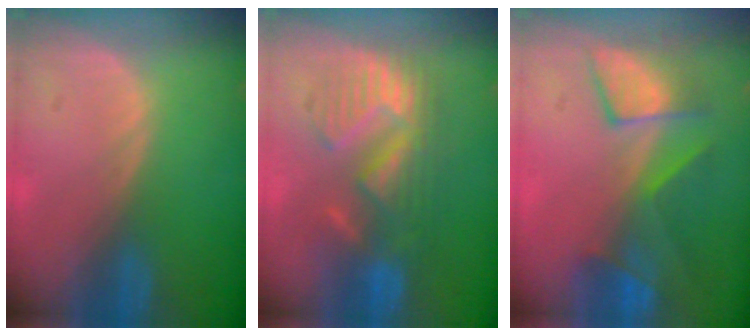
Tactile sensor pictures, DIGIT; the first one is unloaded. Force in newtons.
{"total": 8.9, "press": 8.9, "slide": 0.0}
{"total": 7.8, "press": 7.6, "slide": 1.9}